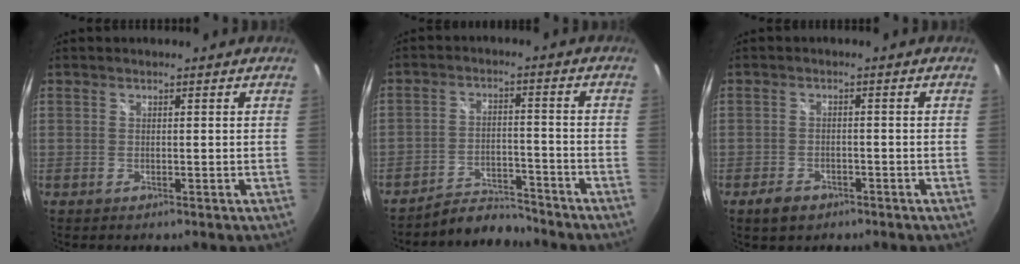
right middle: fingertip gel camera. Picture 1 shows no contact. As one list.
[{"total": 6.6, "force": [-6.6, 0.5, 0.1], "torque": [-0.019, 0.016, -0.112]}, {"total": 3.9, "force": [-2.6, 2.4, 1.7], "torque": [-0.042, -0.002, -0.041]}]